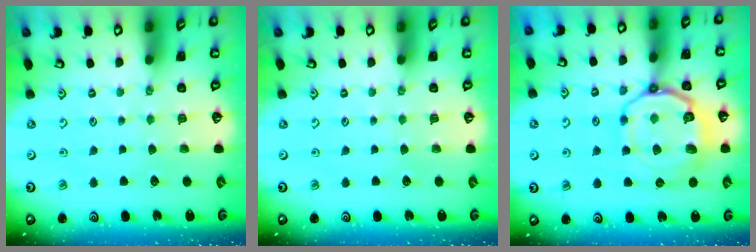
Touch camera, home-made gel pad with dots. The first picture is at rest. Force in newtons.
{"total": 0.0}
{"total": 14.2, "press": 14.1, "slide": 1.6}